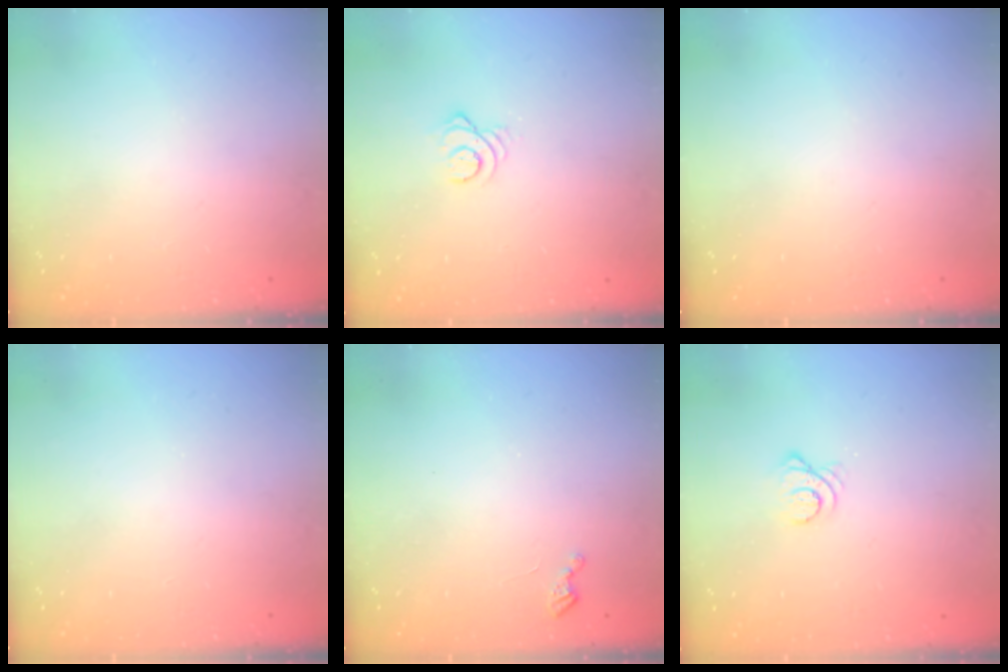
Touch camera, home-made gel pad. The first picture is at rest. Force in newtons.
{"total": 3.0, "press": 3.0, "slide": 0.1}
{"total": 0.0}
{"total": 0.0}
{"total": 2.7, "press": 2.7, "slide": 0.4}
{"total": 3.1, "press": 3.1, "slide": 0.3}